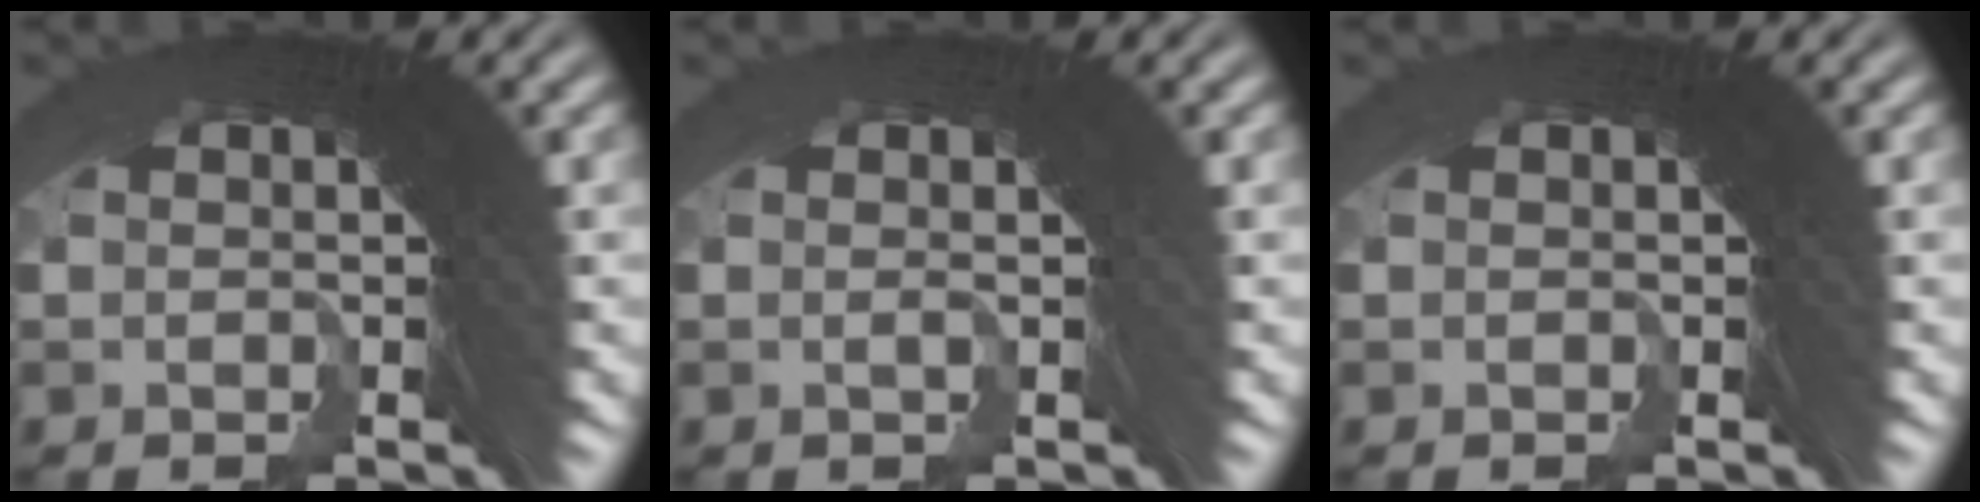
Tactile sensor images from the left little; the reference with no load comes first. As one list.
[{"total": 1.3, "force": [0.3, 0.4, 1.2], "torque": [-0.009, 0.011, -0.001]}, {"total": 0.0}]